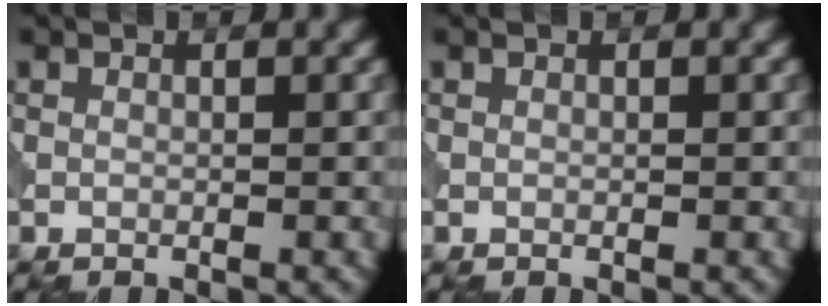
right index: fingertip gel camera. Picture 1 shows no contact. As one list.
[{"total": 0.0}]